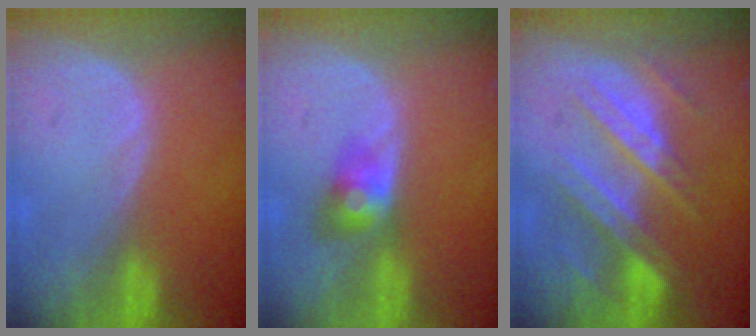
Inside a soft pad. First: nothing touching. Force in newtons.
{"total": 3.5, "press": 3.5, "slide": 0.2}
{"total": 8.6, "press": 8.1, "slide": 2.7}